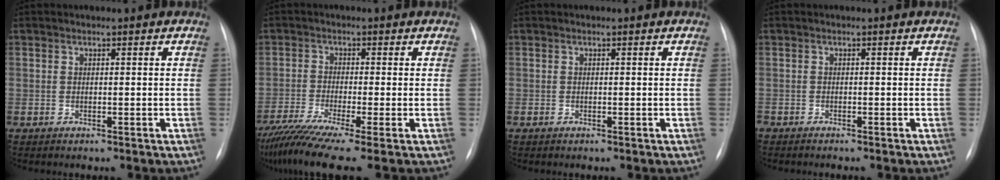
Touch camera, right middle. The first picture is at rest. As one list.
[{"total": 10.6, "force": [-7.8, -0.2, 7.2], "torque": [-0.127, -0.025, -0.131]}, {"total": 0.0}, {"total": 1.2, "force": [-1.1, 0.2, 0.3], "torque": [-0.007, -0.003, -0.016]}]